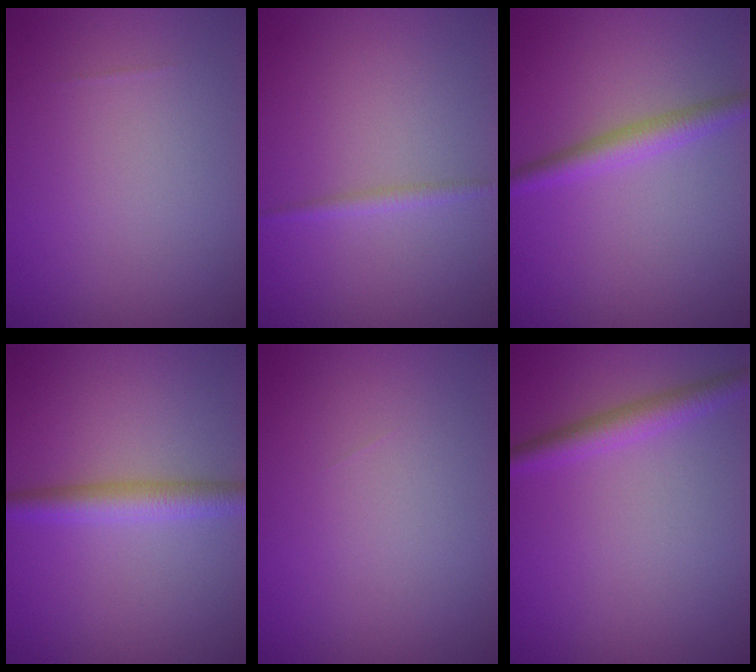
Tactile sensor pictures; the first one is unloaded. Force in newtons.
{"total": 0.9, "press": 0.9, "slide": 0.1}
{"total": 2.4, "press": 2.4, "slide": 0.1}
{"total": 2.9, "press": 2.9, "slide": 0.1}
{"total": 0.0}
{"total": 2.3, "press": 2.3, "slide": 0.1}